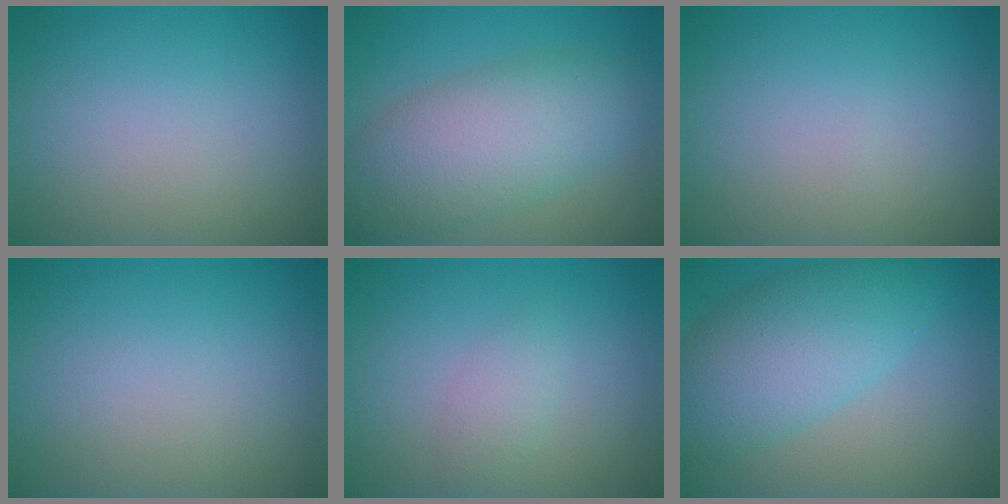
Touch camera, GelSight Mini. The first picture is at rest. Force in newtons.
{"total": 7.8, "press": 7.8, "slide": 0.4}
{"total": 0.0}
{"total": 0.0}
{"total": 1.6, "press": 1.6, "slide": 0.1}
{"total": 7.2, "press": 7.2, "slide": 0.2}